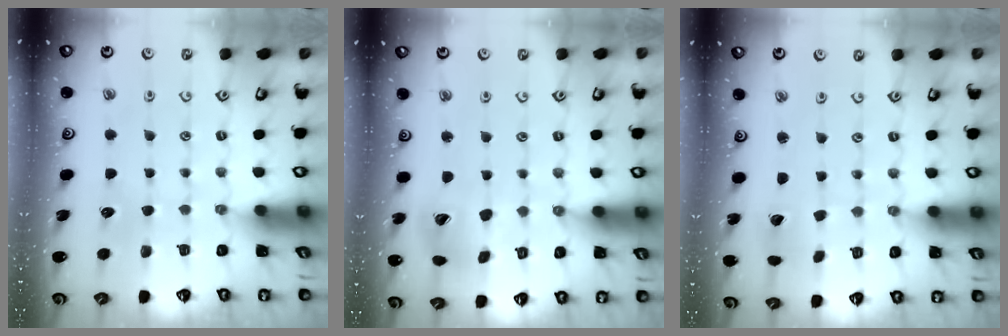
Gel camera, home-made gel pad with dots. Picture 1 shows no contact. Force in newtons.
{"total": 9.6, "press": 9.6, "slide": 1.2}
{"total": 1.7, "press": 1.7, "slide": 0.2}